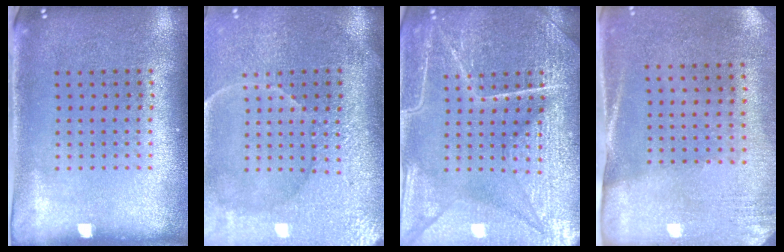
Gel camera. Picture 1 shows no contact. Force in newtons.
{"total": 4.3, "press": 3.9, "slide": 1.9}
{"total": 7.3, "press": 7.2, "slide": 0.9}
{"total": 2.6, "press": 2.3, "slide": 1.3}